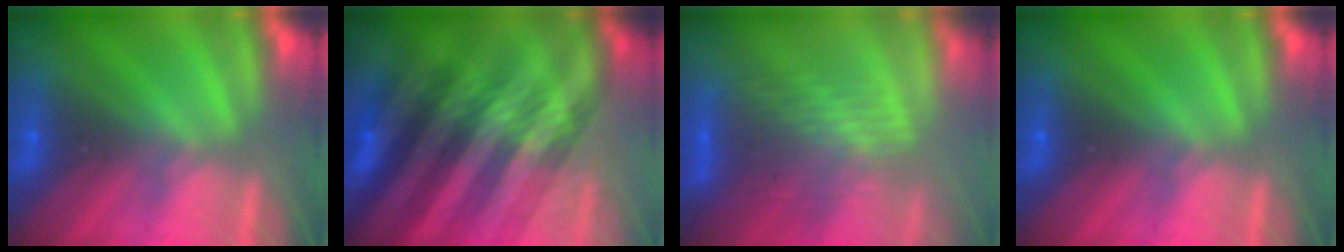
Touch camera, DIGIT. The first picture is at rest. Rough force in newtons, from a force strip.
{"total": 5.3}
{"total": 6.7}
{"total": 0.0}